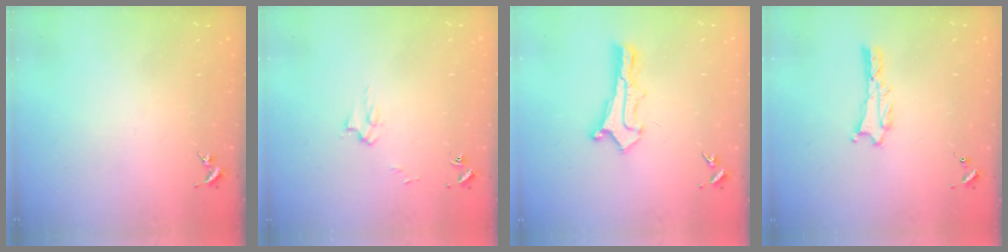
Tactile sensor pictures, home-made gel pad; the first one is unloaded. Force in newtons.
{"total": 2.6, "press": 2.6, "slide": 0.3}
{"total": 1.1, "press": 1.1, "slide": 0.1}
{"total": 1.0, "press": 1.0, "slide": 0.1}